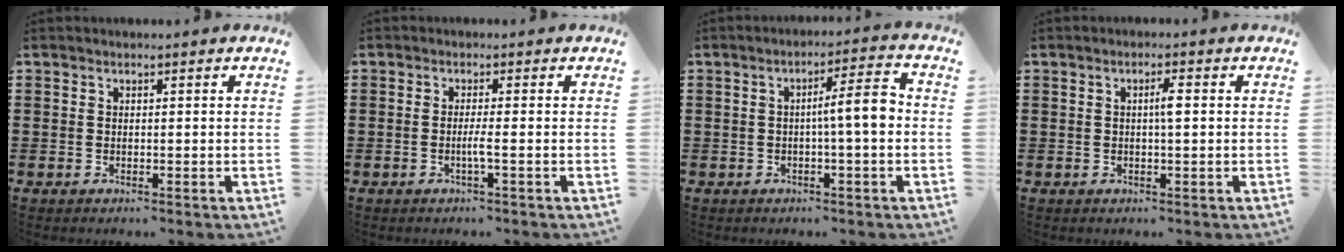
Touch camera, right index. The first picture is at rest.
{"total": 1.8, "force": [-0.7, -0.4, 1.6], "torque": [-0.035, -0.008, -0.017]}
{"total": 6.2, "force": [-0.2, 0.8, 6.1], "torque": [-0.105, 0.001, -0.010]}
{"total": 2.1, "force": [0.1, 0.2, 2.1], "torque": [-0.040, -0.001, 0.000]}